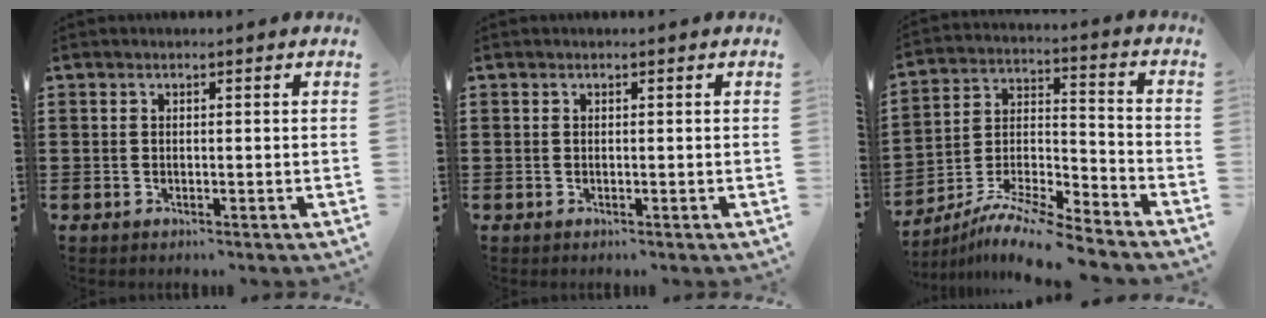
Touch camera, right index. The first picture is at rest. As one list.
[{"total": 0.0}, {"total": 9.5, "force": [-8.9, 0.4, 3.3], "torque": [-0.062, 0.010, -0.180]}]